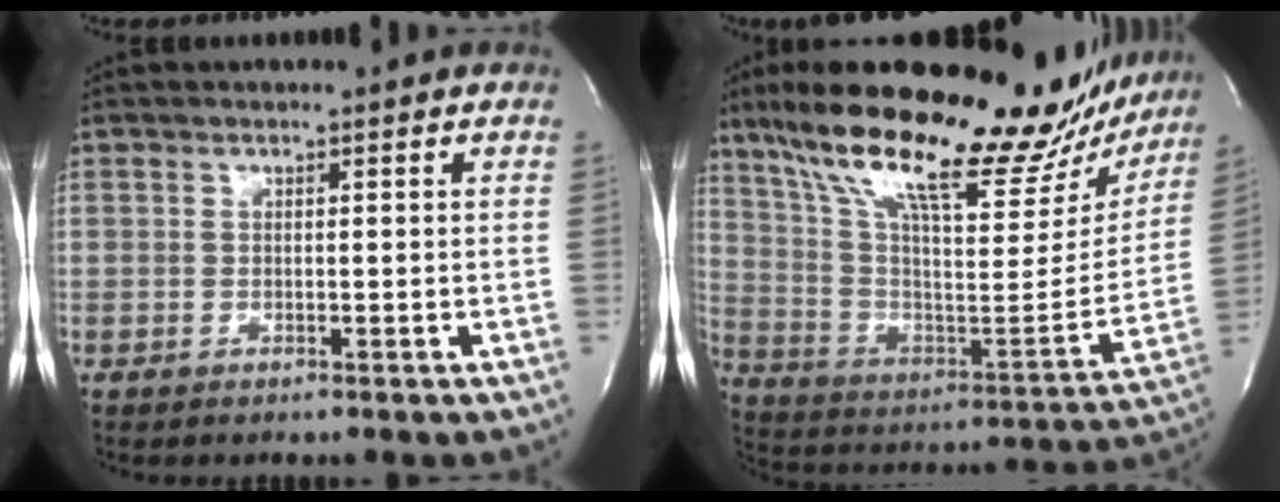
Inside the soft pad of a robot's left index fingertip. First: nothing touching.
{"total": 31.1, "force": [24.1, 8.0, 17.9], "torque": [-0.305, -0.001, 0.351]}